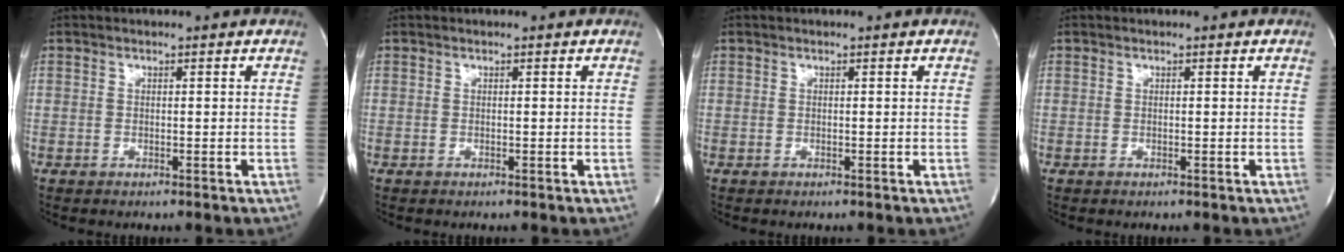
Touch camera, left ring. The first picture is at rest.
{"total": 0.0}
{"total": 0.0}
{"total": 0.0}